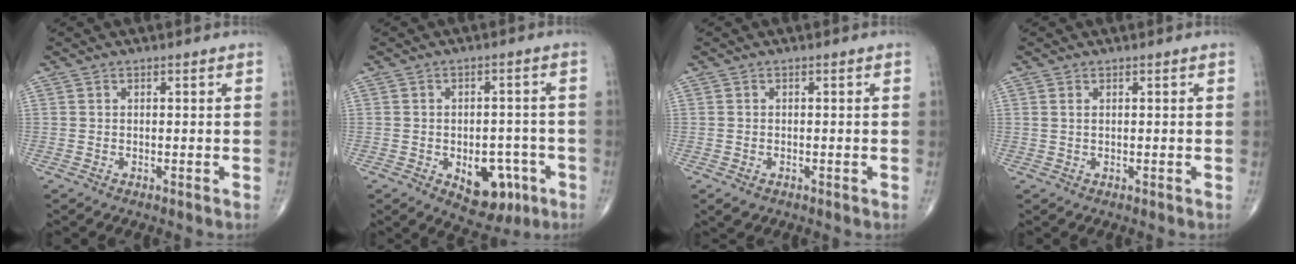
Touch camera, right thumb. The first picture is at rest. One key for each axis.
{"total": 10.1, "fx": -3.9, "fy": 6.1, "fz": 7.0, "tx": -0.058, "ty": 0.024, "tz": -0.041}
{"total": 1.6, "fx": -0.7, "fy": 1.1, "fz": 0.9, "tx": -0.013, "ty": 0.002, "tz": -0.006}
{"total": 0.8, "fx": 0.4, "fy": 0.3, "fz": 0.6, "tx": -0.017, "ty": 0.005, "tz": 0.009}